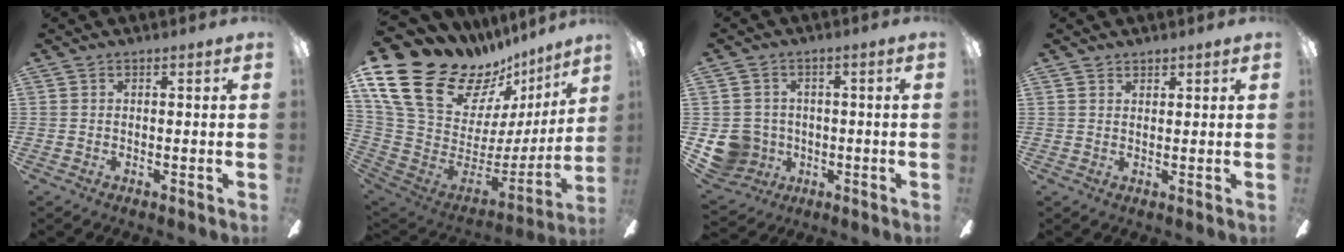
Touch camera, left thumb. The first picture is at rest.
{"total": 24.9, "force": [16.0, 13.7, 13.2], "torque": [-0.223, -0.119, 0.321]}
{"total": 8.4, "force": [-1.6, 8.0, 2.0], "torque": [-0.071, 0.016, -0.023]}
{"total": 1.5, "force": [1.4, 0.6, 0.0], "torque": [0.001, -0.002, 0.028]}